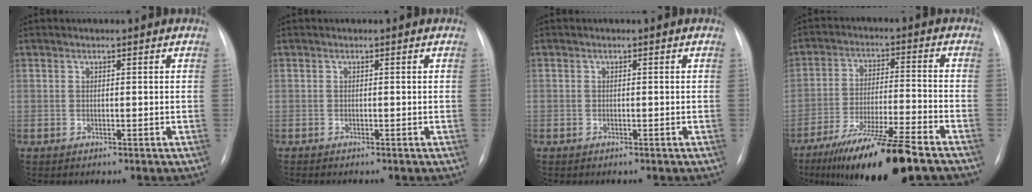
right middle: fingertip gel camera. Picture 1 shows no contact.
{"total": 0.5, "force": [-0.5, 0.0, 0.2], "torque": [-0.003, -0.001, -0.009]}
{"total": 0.0}
{"total": 15.2, "force": [-11.2, 0.3, 10.4], "torque": [-0.183, -0.036, -0.188]}